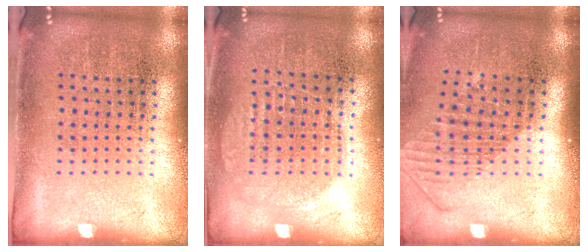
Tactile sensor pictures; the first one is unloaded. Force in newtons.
{"total": 1.0, "press": 0.9, "slide": 0.3}
{"total": 1.5, "press": 1.2, "slide": 1.0}